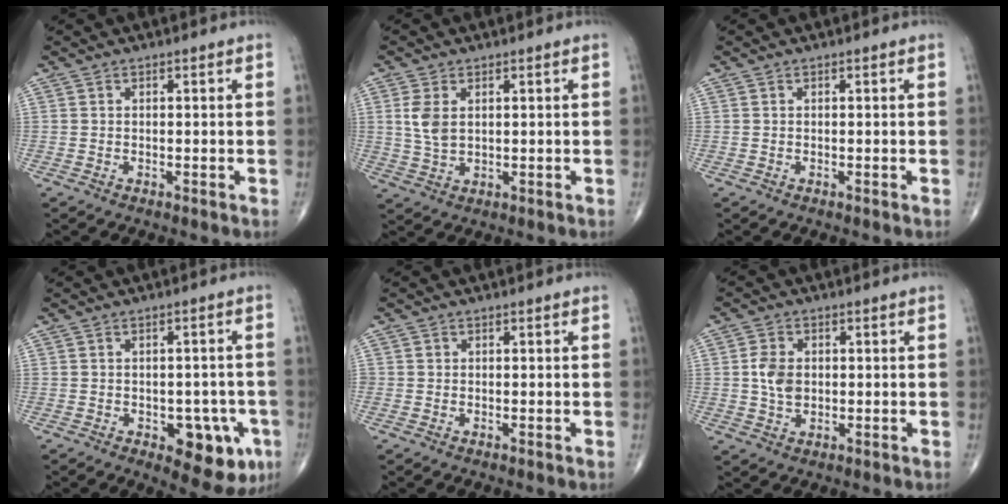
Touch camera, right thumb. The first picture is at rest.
{"total": 4.8, "force": [1.2, 2.9, 3.6], "torque": [-0.078, -0.004, 0.030]}
{"total": 0.0}
{"total": 10.5, "force": [-4.0, 5.3, 8.1], "torque": [-0.061, 0.012, -0.041]}
{"total": 0.6, "force": [0.0, 0.6, 0.1], "torque": [0.004, 0.003, -0.001]}
{"total": 5.1, "force": [0.3, 3.7, 3.5], "torque": [-0.059, -0.001, 0.004]}